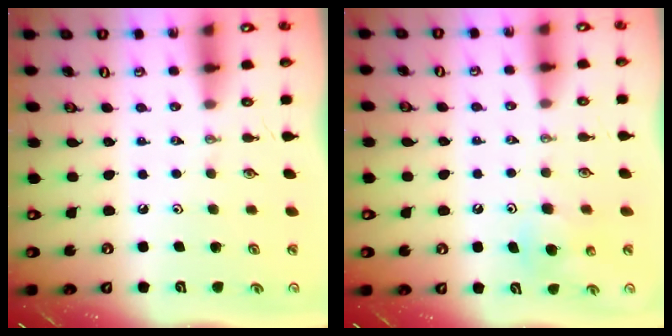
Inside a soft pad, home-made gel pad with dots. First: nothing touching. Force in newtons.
{"total": 5.9, "press": 5.9, "slide": 0.6}